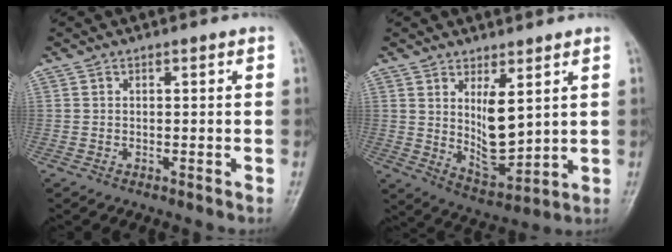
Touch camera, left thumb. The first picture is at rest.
{"total": 9.2, "force": [2.6, 3.9, 7.9], "torque": [-0.112, -0.037, 0.063]}